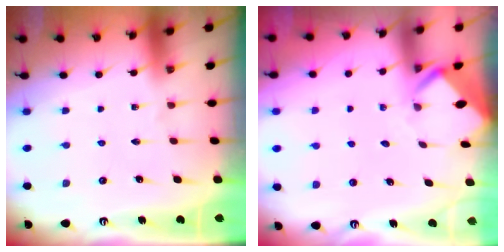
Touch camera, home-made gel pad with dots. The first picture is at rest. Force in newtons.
{"total": 3.0, "press": 3.0, "slide": 0.1}